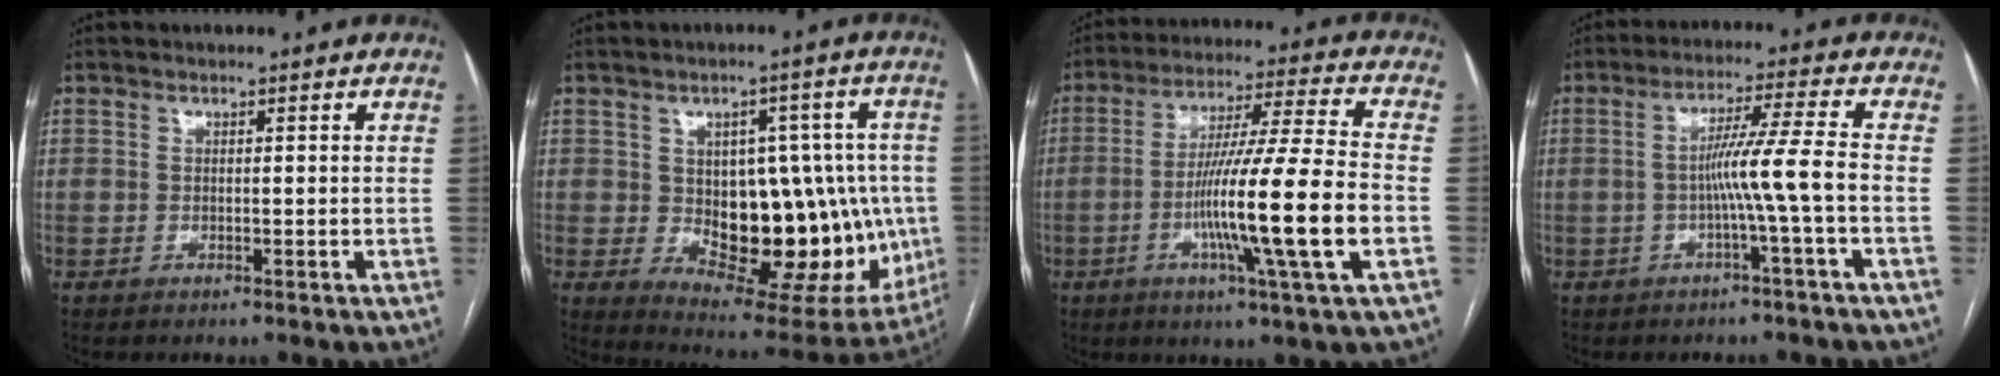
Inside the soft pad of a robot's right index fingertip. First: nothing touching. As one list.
[{"total": 21.1, "force": [-1.8, 10.7, 18.0], "torque": [-0.220, 0.015, 0.004]}, {"total": 17.2, "force": [-4.2, -1.1, 16.6], "torque": [-0.295, -0.009, -0.080]}, {"total": 7.2, "force": [-1.7, -1.8, 6.8], "torque": [-0.118, 0.014, -0.027]}]